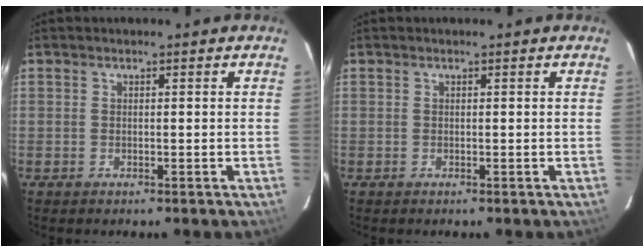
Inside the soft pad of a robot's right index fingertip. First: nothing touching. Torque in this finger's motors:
{"motor_torque": [0.00, 0.00, 0.00, -0.01]}